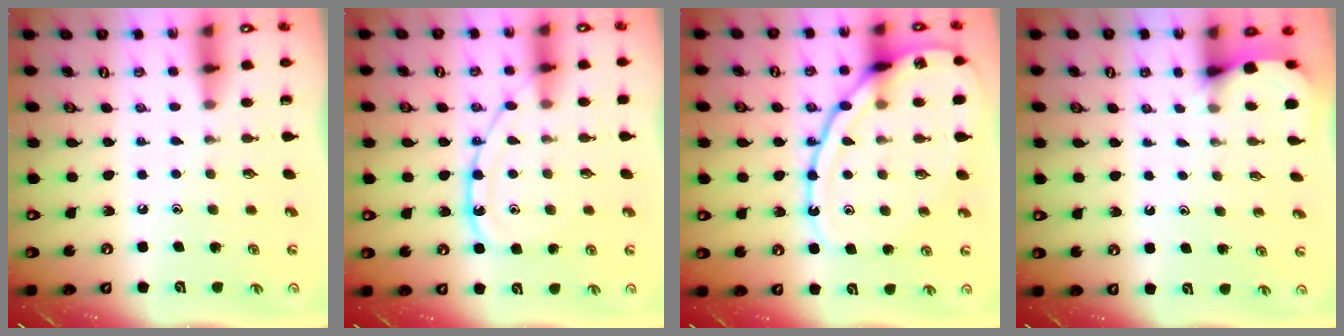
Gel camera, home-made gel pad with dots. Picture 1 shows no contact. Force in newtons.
{"total": 13.2, "press": 13.1, "slide": 1.2}
{"total": 16.4, "press": 16.3, "slide": 1.6}
{"total": 3.0, "press": 3.0, "slide": 0.4}